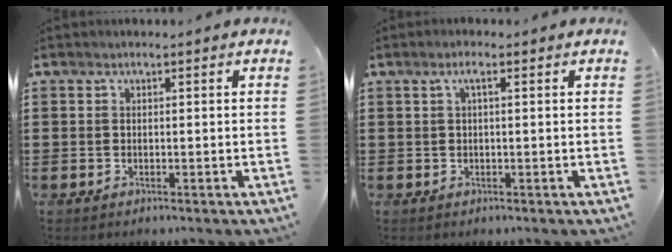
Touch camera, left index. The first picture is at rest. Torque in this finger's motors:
{"motor_torque": [-0.39, 0.79, 0.00, -0.01]}